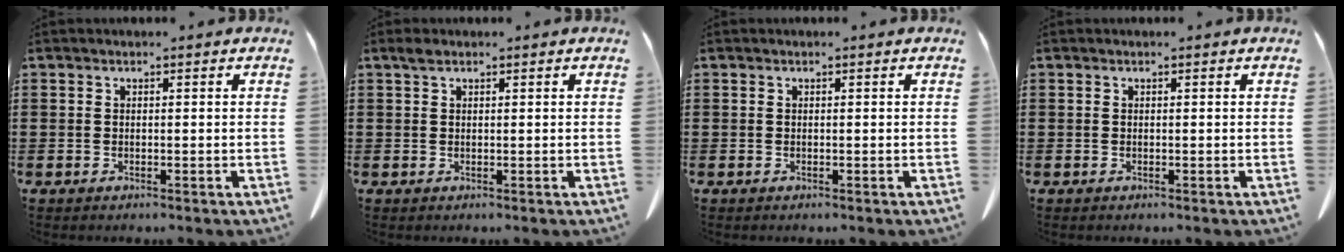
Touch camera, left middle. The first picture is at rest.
{"total": 1.0, "force": [0.6, 0.5, 0.6], "torque": [-0.017, 0.002, 0.012]}
{"total": 0.0}
{"total": 0.0}